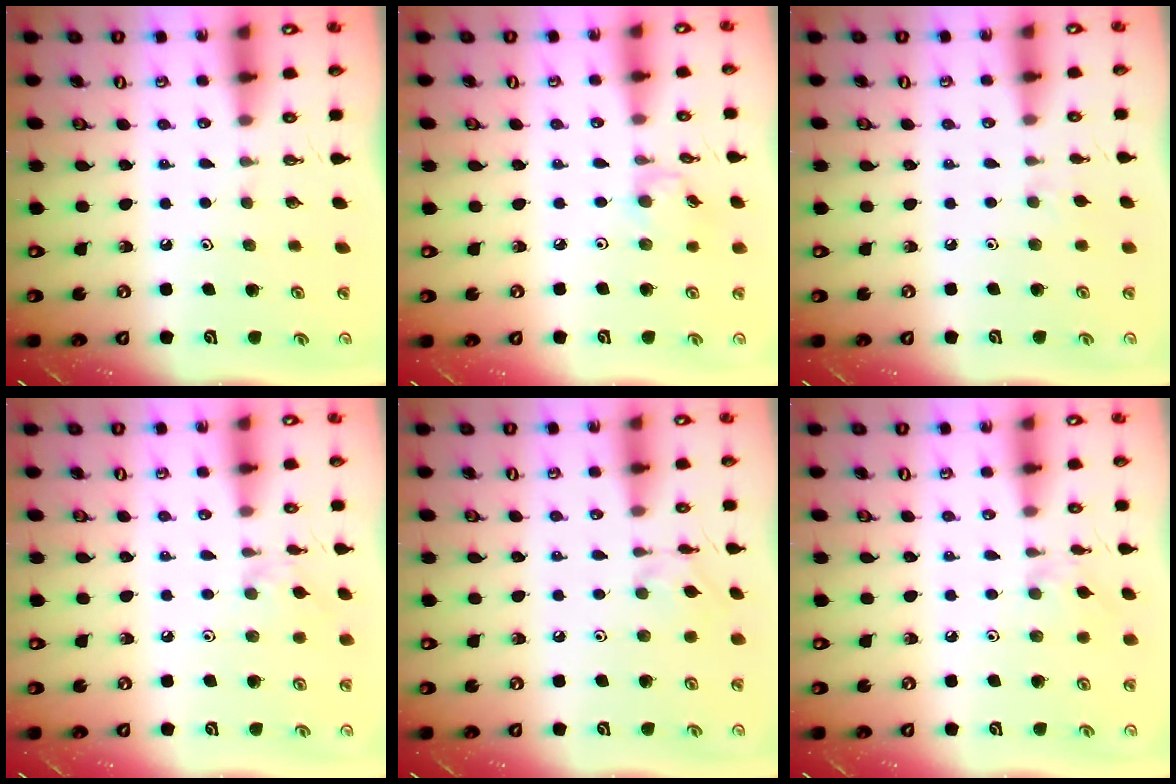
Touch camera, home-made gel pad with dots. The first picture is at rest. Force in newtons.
{"total": 3.7, "press": 3.7, "slide": 0.5}
{"total": 2.8, "press": 2.7, "slide": 0.5}
{"total": 2.5, "press": 2.5, "slide": 0.5}
{"total": 2.1, "press": 2.1, "slide": 0.3}
{"total": 1.6, "press": 1.6, "slide": 0.3}